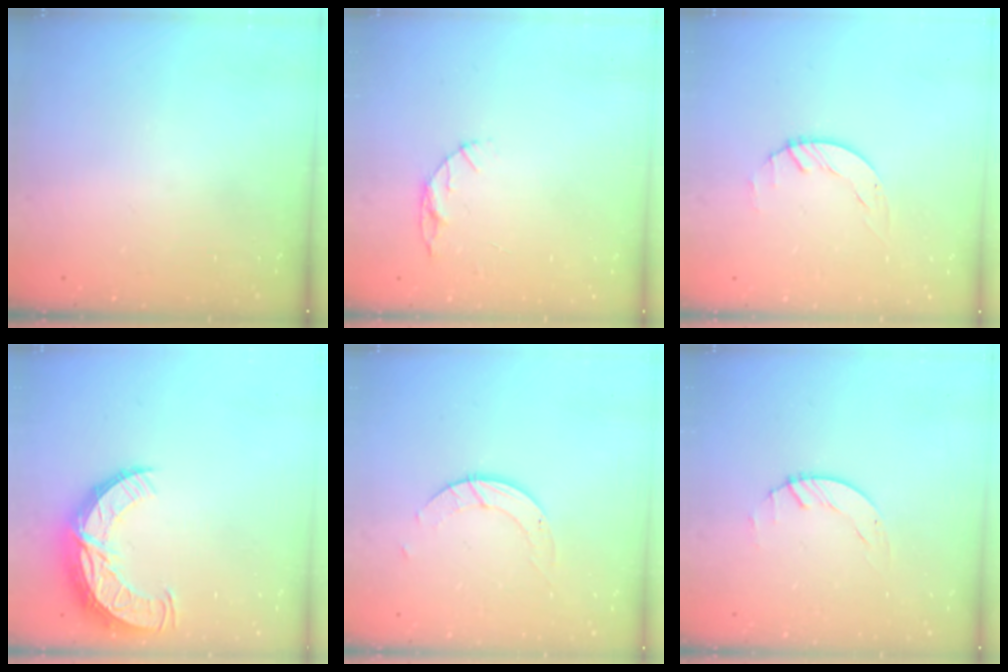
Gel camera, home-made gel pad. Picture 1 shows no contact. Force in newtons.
{"total": 5.1, "press": 5.1, "slide": 0.5}
{"total": 1.5, "press": 1.5, "slide": 0.2}
{"total": 12.4, "press": 12.4, "slide": 1.0}
{"total": 3.0, "press": 3.0, "slide": 0.3}
{"total": 0.8, "press": 0.8, "slide": 0.2}